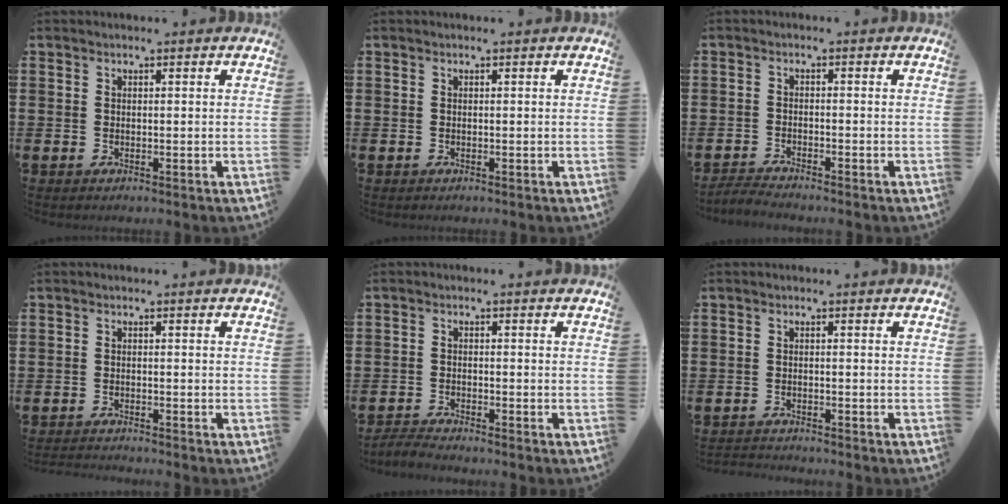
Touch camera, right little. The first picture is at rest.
{"total": 0.0}
{"total": 1.8, "force": [-1.8, -0.1, 0.3], "torque": [-0.007, 0.004, -0.036]}
{"total": 1.1, "force": [-1.1, -0.1, 0.1], "torque": [-0.002, 0.000, -0.022]}
{"total": 1.8, "force": [-1.8, -0.1, 0.3], "torque": [-0.007, 0.004, -0.036]}
{"total": 1.2, "force": [-1.2, 0.0, -0.1], "torque": [-0.002, 0.001, -0.024]}